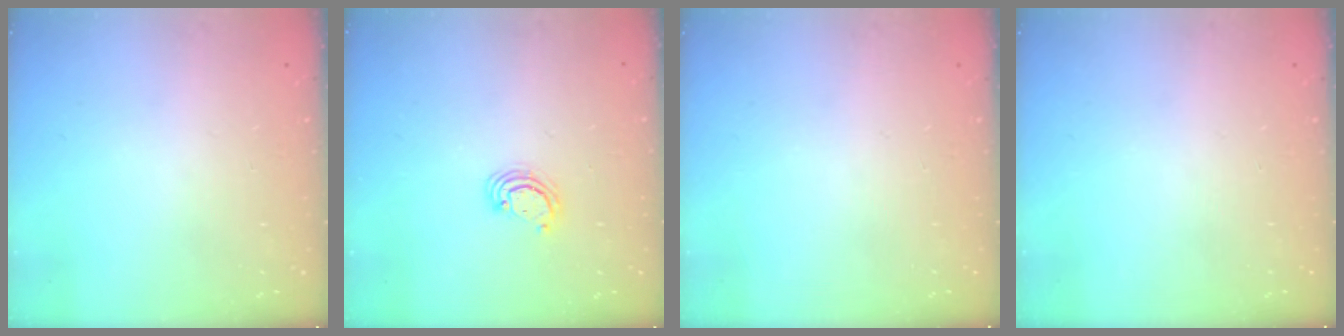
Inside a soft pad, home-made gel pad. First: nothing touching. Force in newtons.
{"total": 3.2, "press": 3.1, "slide": 0.3}
{"total": 0.0}
{"total": 0.0}